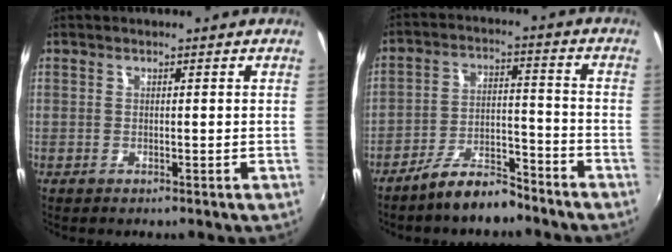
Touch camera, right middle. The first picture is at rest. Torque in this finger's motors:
{"motor_torque": [1.14, -1.00, 0.31, 0.15]}